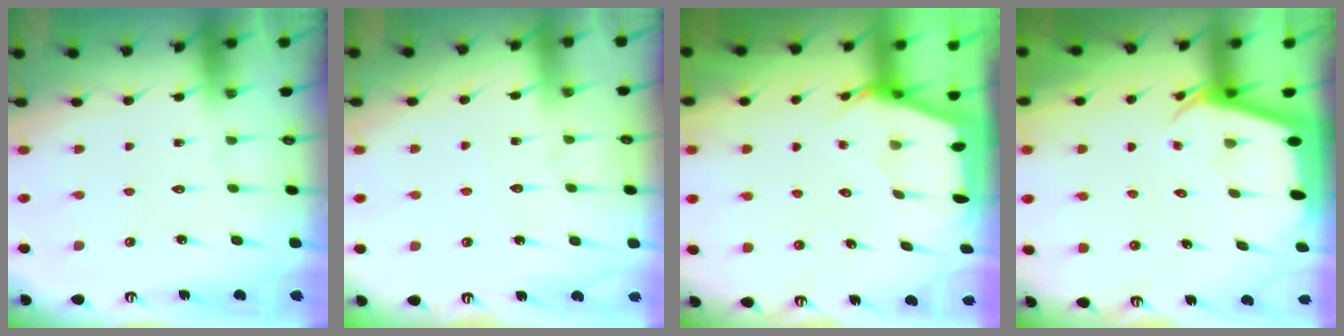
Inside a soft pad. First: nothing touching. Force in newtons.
{"total": 3.6, "press": 3.6, "slide": 0.4}
{"total": 2.4, "press": 2.4, "slide": 0.3}
{"total": 2.5, "press": 2.5, "slide": 0.3}